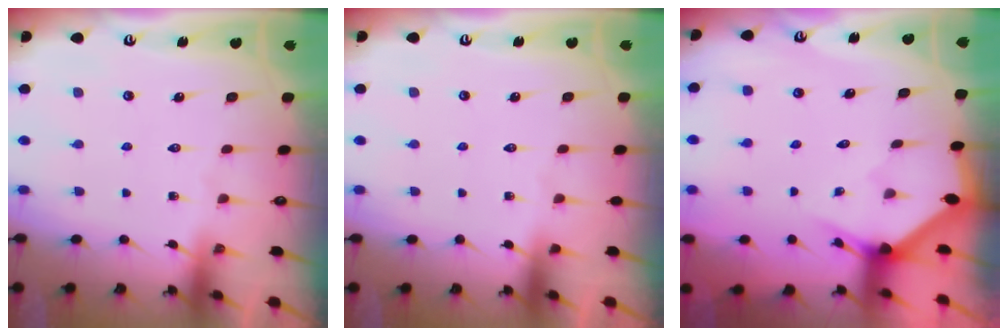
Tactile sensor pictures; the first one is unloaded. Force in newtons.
{"total": 0.0}
{"total": 2.2, "press": 2.2, "slide": 0.1}